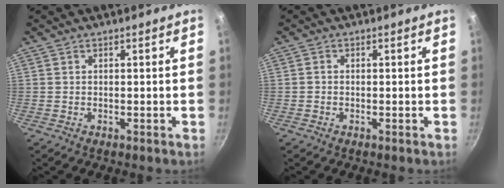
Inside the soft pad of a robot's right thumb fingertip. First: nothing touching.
{"total": 0.7, "force": [-0.3, 0.5, 0.3], "torque": [-0.005, 0.003, -0.006]}